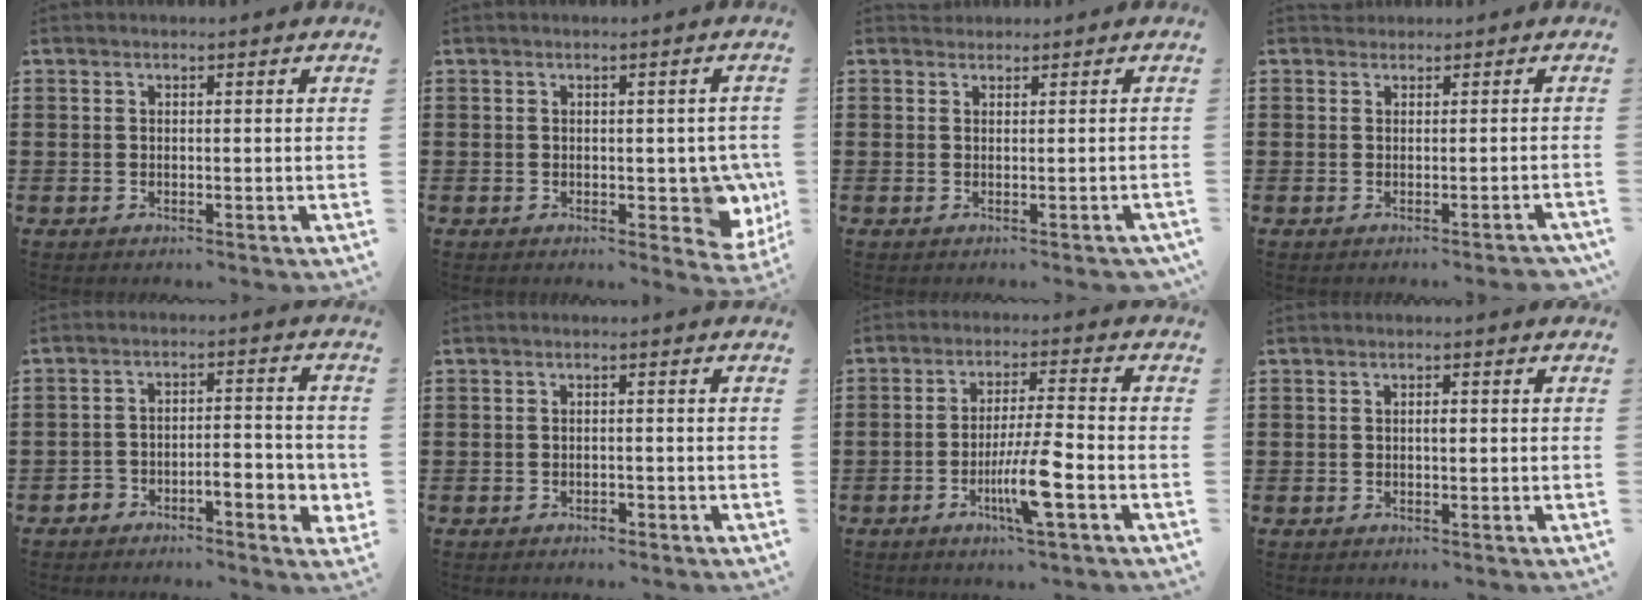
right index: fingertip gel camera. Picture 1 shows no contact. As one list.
[{"total": 5.6, "force": [-0.3, 3.1, 4.7], "torque": [-0.048, -0.004, -0.005]}, {"total": 0.7, "force": [0.5, 0.4, -0.1], "torque": [-0.001, -0.001, 0.011]}, {"total": 0.0}, {"total": 4.0, "force": [-3.0, 1.6, 2.2], "torque": [-0.040, 0.008, -0.058]}, {"total": 1.0, "force": [-1.0, 0.2, 0.2], "torque": [-0.009, -0.002, -0.021]}, {"total": 8.3, "force": [-3.2, 0.6, 7.6], "torque": [-0.142, -0.011, -0.060]}, {"total": 1.0, "force": [0.0, 0.4, 0.9], "torque": [-0.019, -0.001, 0.000]}]